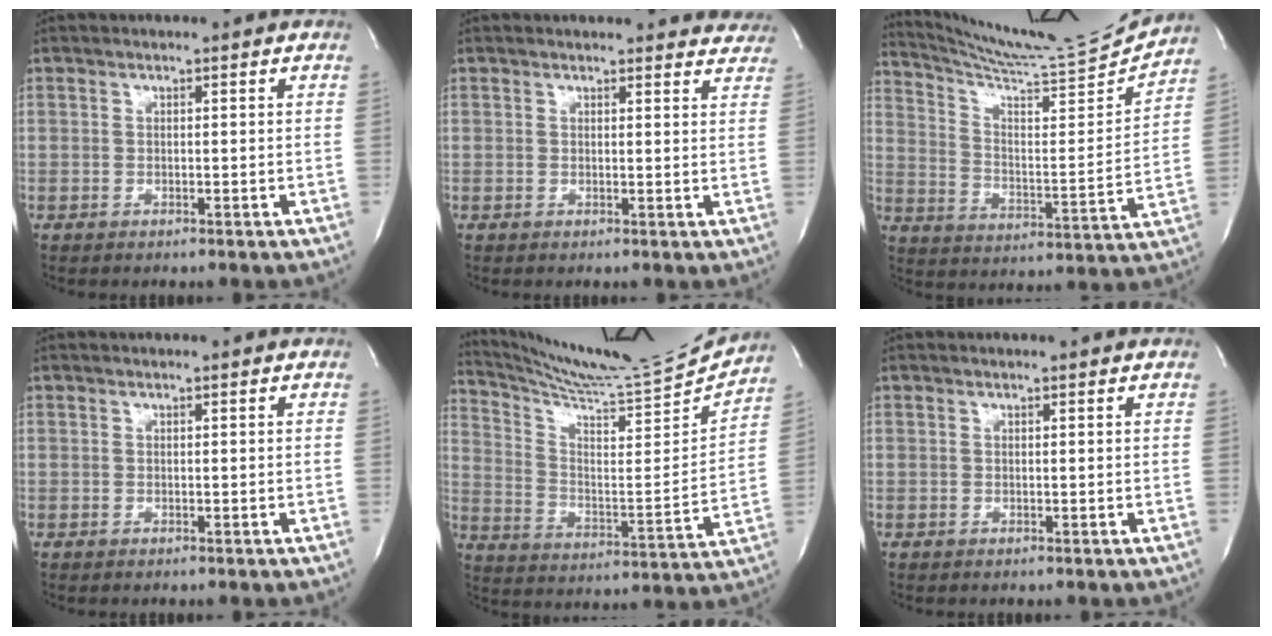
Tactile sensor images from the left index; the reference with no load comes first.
{"total": 12.9, "force": [12.3, 3.4, 2.0], "torque": [-0.001, -0.015, 0.117]}
{"total": 18.0, "force": [17.4, -1.0, 4.6], "torque": [-0.093, -0.068, 0.262]}
{"total": 1.2, "force": [1.1, 0.1, 0.3], "torque": [-0.008, 0.007, 0.015]}
{"total": 19.9, "force": [19.1, -1.1, 5.6], "torque": [-0.116, -0.081, 0.288]}
{"total": 1.4, "force": [1.4, 0.1, 0.2], "torque": [-0.010, 0.002, 0.016]}